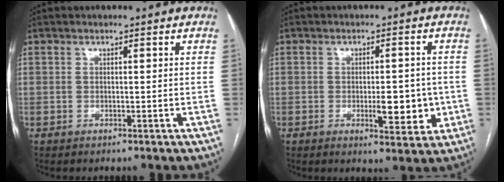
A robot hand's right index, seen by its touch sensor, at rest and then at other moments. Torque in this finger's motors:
{"motor_torque": [1.17, 0.61, 0.13, 0.11]}